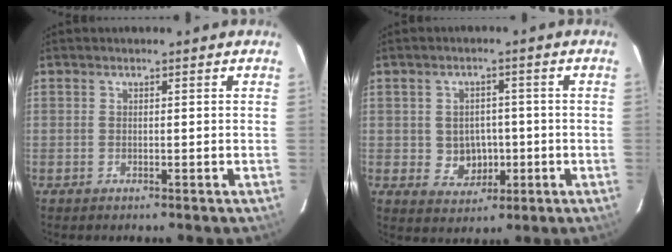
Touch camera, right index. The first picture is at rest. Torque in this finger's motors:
{"motor_torque": [0.08, -0.02, 0.05, 0.00]}